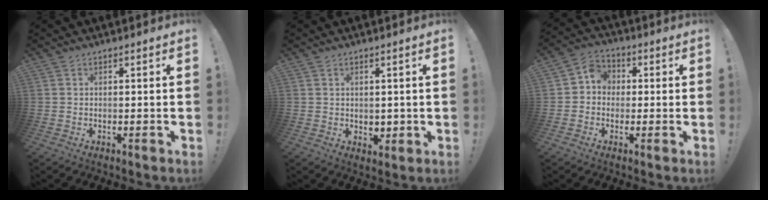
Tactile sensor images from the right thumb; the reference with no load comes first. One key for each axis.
{"total": 2.9, "fx": 1.0, "fy": 2.4, "fz": 1.1, "tx": 0.002, "ty": -0.010, "tz": 0.016}
{"total": 6.1, "fx": -1.0, "fy": 5.7, "fz": 2.0, "tx": -0.033, "ty": 0.019, "tz": -0.014}